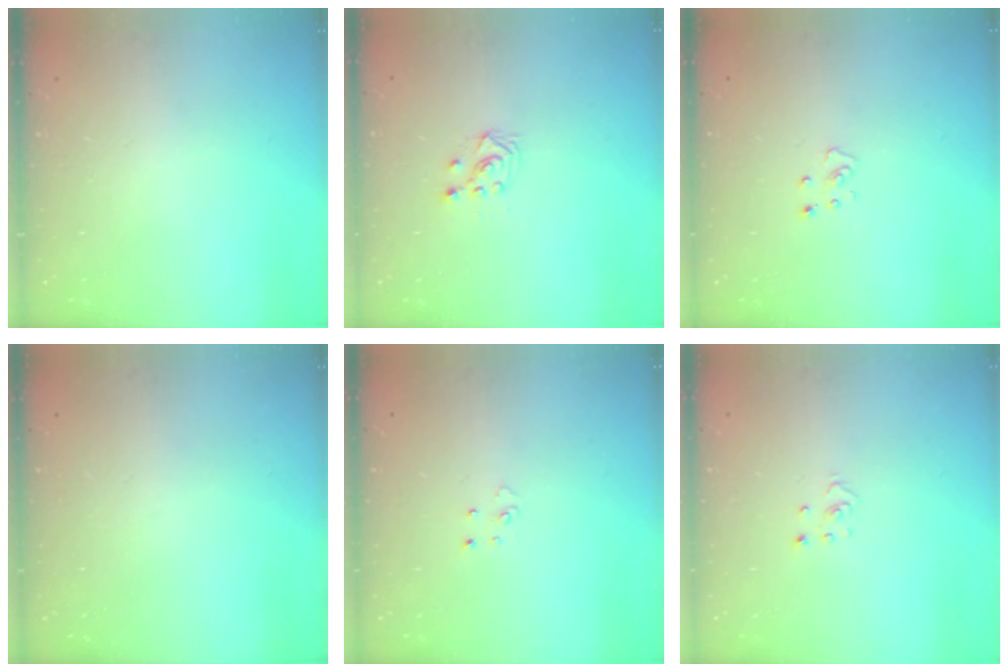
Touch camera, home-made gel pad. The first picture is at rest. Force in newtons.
{"total": 3.1, "press": 3.1, "slide": 0.8}
{"total": 2.8, "press": 2.8, "slide": 0.2}
{"total": 0.0}
{"total": 3.2, "press": 3.2, "slide": 0.3}
{"total": 2.3, "press": 2.3, "slide": 0.2}